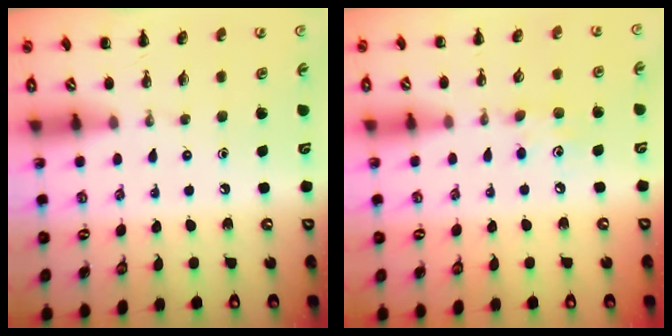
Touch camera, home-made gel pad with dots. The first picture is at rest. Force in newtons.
{"total": 7.8, "press": 7.7, "slide": 1.1}